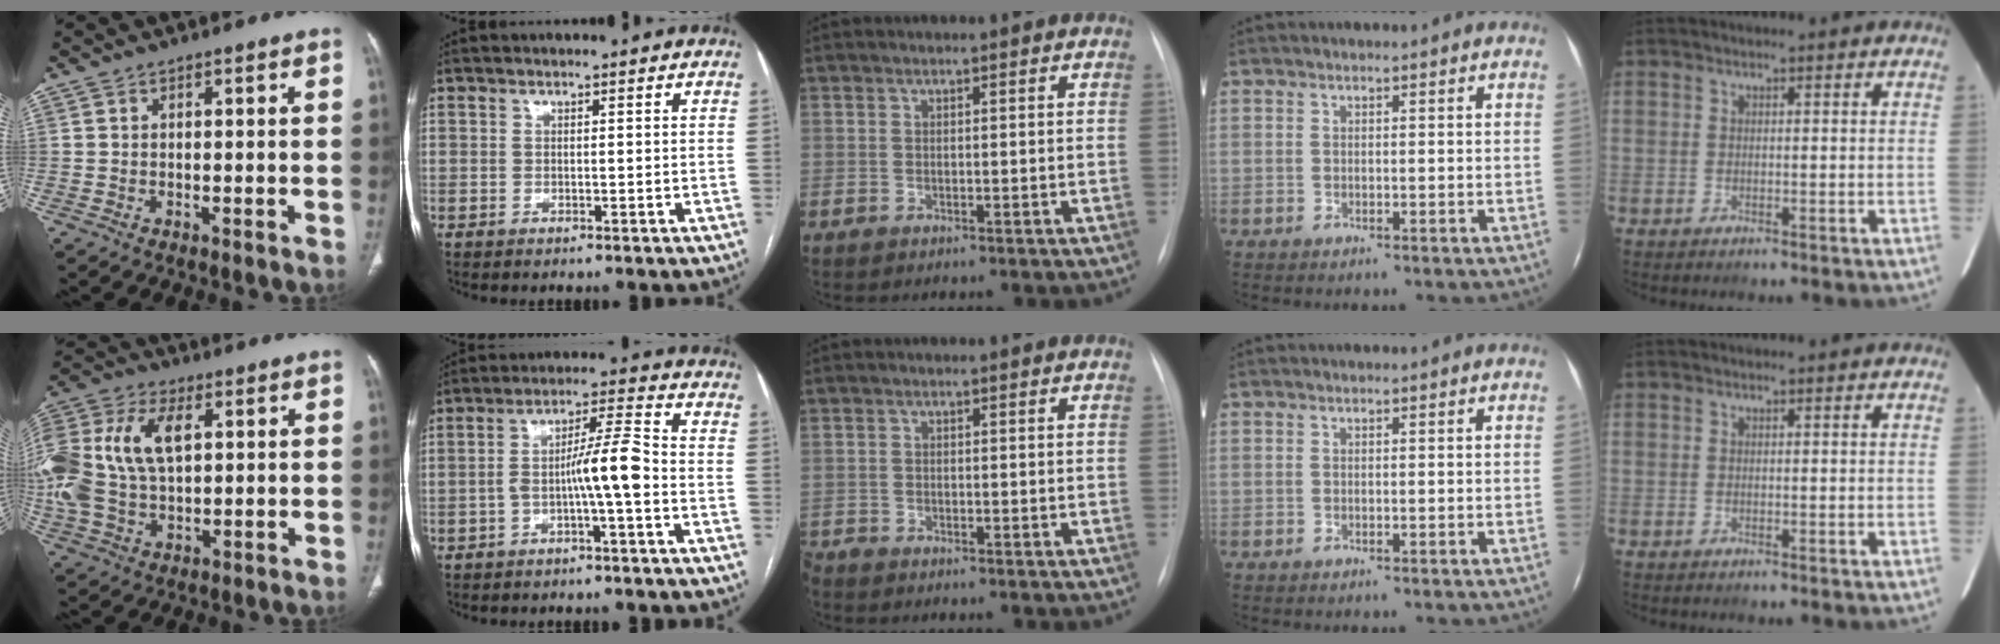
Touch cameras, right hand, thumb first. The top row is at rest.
{"thumb": {"total": 21.1, "force": [3.8, 12.7, 16.4], "torque": [-0.386, 0.018, 0.070]}, "index": {"total": 7.2, "force": [-2.1, 0.0, 6.9], "torque": [-0.122, 0.022, -0.033]}, "middle": {"total": 1.4, "force": [-1.4, 0.1, 0.0], "torque": [-0.001, -0.006, -0.026]}}